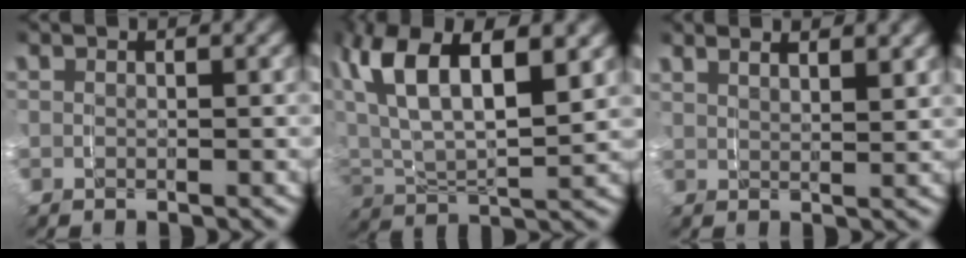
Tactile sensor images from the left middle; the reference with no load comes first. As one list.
[{"total": 8.2, "force": [2.9, 4.4, 6.3], "torque": [-0.142, 0.005, 0.051]}, {"total": 2.5, "force": [2.3, 0.4, 1.0], "torque": [-0.014, 0.002, 0.038]}]